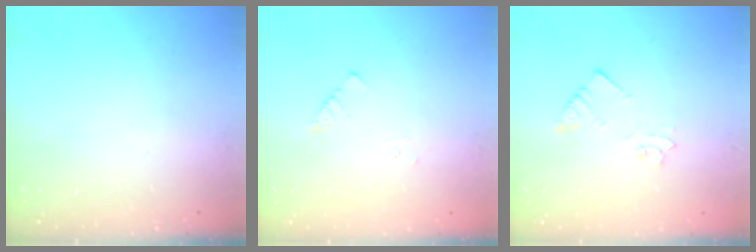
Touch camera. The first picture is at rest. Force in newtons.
{"total": 1.8, "press": 1.8, "slide": 0.2}
{"total": 2.7, "press": 2.7, "slide": 0.3}